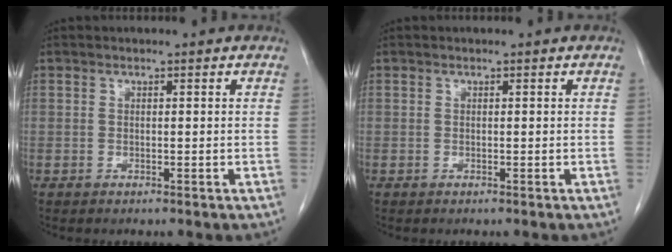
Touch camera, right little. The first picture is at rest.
{"total": 0.0}